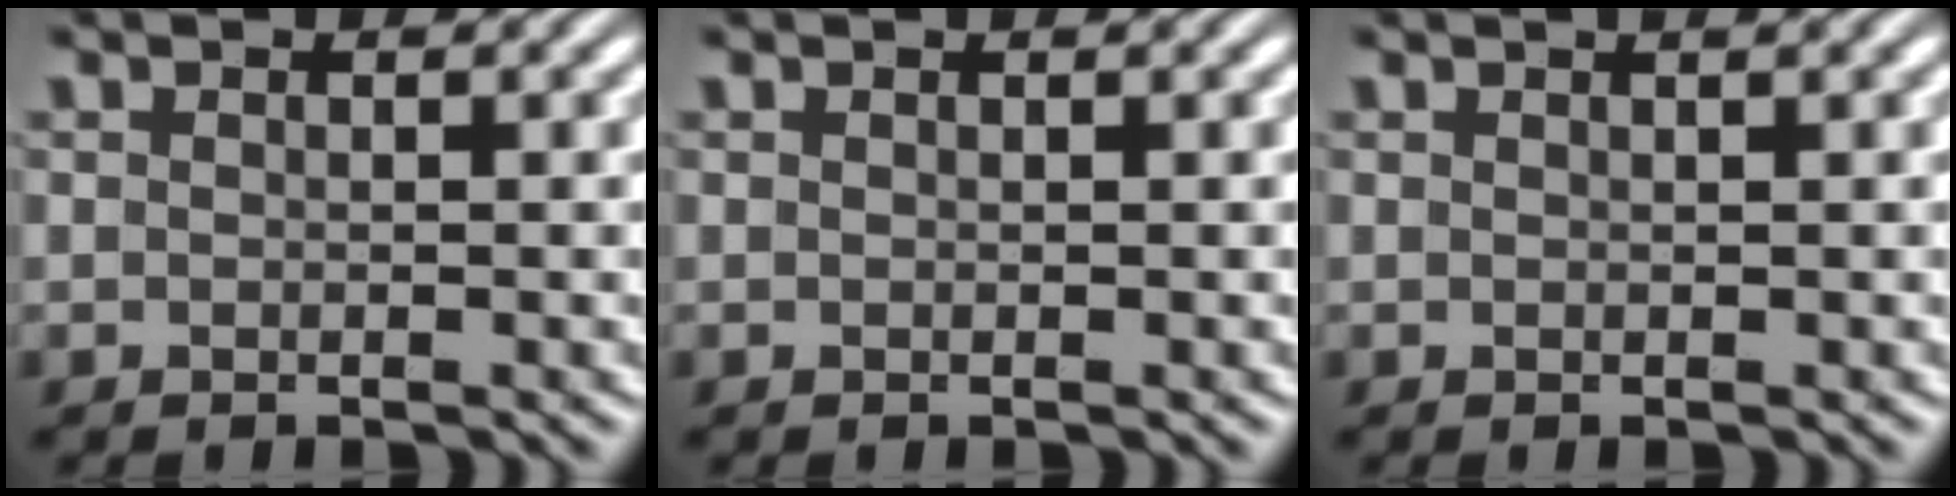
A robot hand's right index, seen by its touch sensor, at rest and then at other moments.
{"total": 0.0}
{"total": 0.8, "force": [0.7, -0.3, 0.4], "torque": [0.002, 0.004, 0.010]}